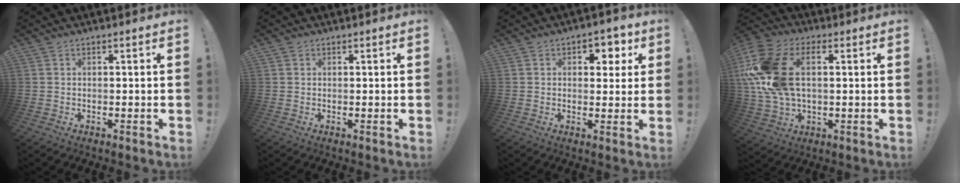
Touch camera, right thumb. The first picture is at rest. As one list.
[{"total": 0.6, "force": [0.4, 0.5, 0.0], "torque": [0.004, 0.000, 0.006]}, {"total": 5.3, "force": [1.9, 4.1, 2.8], "torque": [-0.018, -0.010, 0.027]}, {"total": 18.4, "force": [3.2, 11.8, 13.8], "torque": [-0.276, -0.004, 0.054]}]